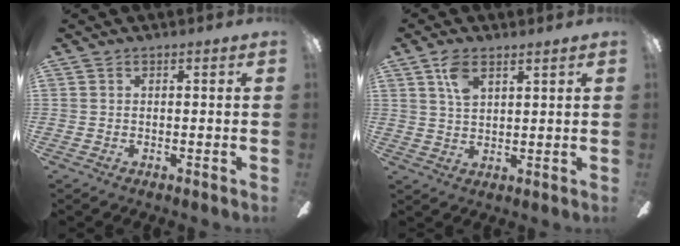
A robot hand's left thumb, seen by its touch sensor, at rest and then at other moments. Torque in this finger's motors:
{"motor_torque": [0.71, 0.65, 0.57, -0.38, 0.08]}